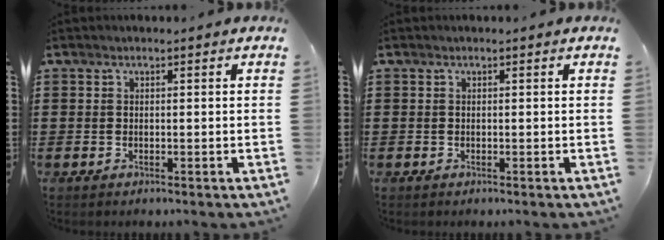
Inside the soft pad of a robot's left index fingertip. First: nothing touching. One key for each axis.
{"total": 0.0}